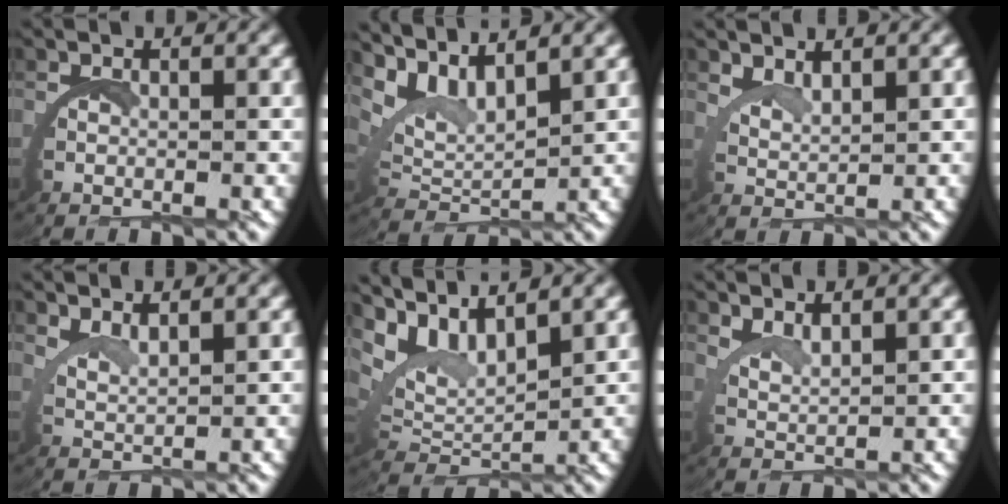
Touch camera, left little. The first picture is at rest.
{"total": 5.8, "force": [3.4, 3.1, 3.4], "torque": [-0.091, 0.001, 0.060]}
{"total": 2.5, "force": [2.5, -0.5, 0.4], "torque": [-0.017, -0.005, 0.049]}
{"total": 2.5, "force": [2.4, -0.5, 0.6], "torque": [-0.021, -0.005, 0.047]}
{"total": 7.0, "force": [3.5, 4.2, 4.4], "torque": [-0.107, 0.001, 0.062]}
{"total": 2.5, "force": [2.4, -0.5, 0.5], "torque": [-0.020, -0.004, 0.047]}